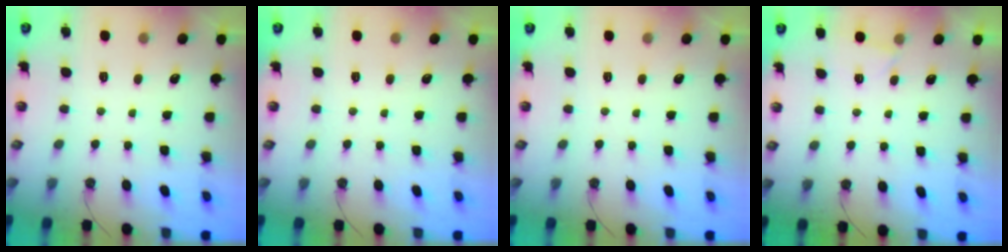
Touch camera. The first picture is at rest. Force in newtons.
{"total": 0.0}
{"total": 0.0}
{"total": 2.0, "press": 1.9, "slide": 0.3}